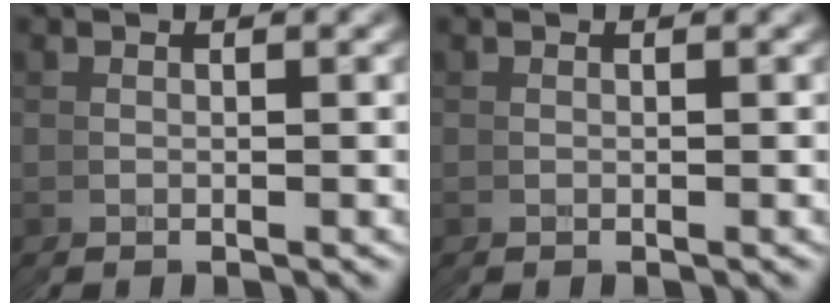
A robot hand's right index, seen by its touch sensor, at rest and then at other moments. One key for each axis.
{"total": 0.0}